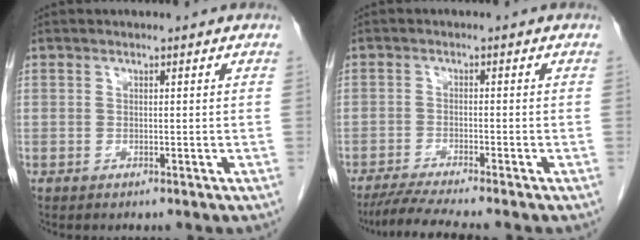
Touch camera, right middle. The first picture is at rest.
{"total": 6.2, "force": [-5.4, -1.1, 3.0], "torque": [-0.050, -0.023, -0.092]}